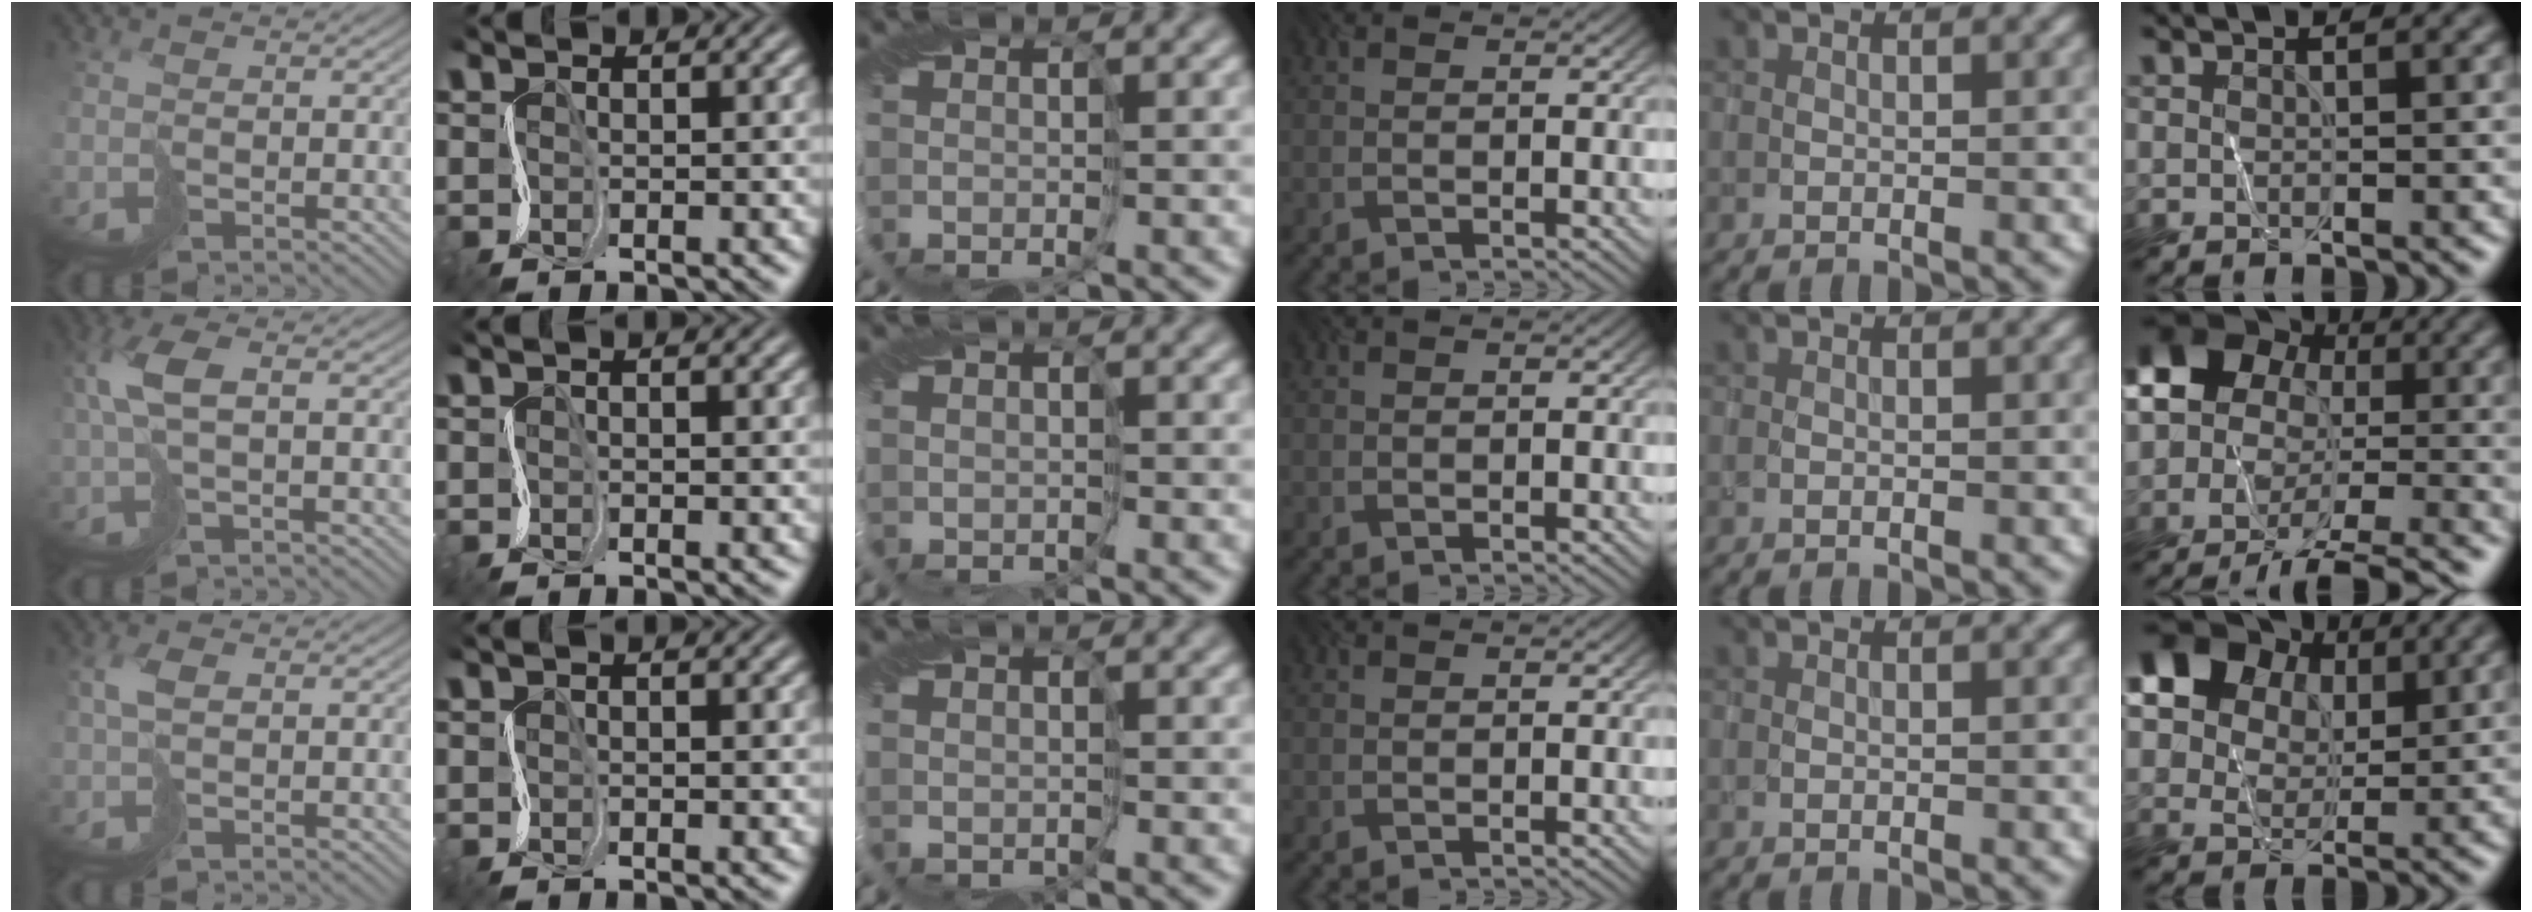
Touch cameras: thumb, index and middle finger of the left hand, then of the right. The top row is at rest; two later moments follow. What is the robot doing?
{"motion": "cut", "object": "receipt paper"}